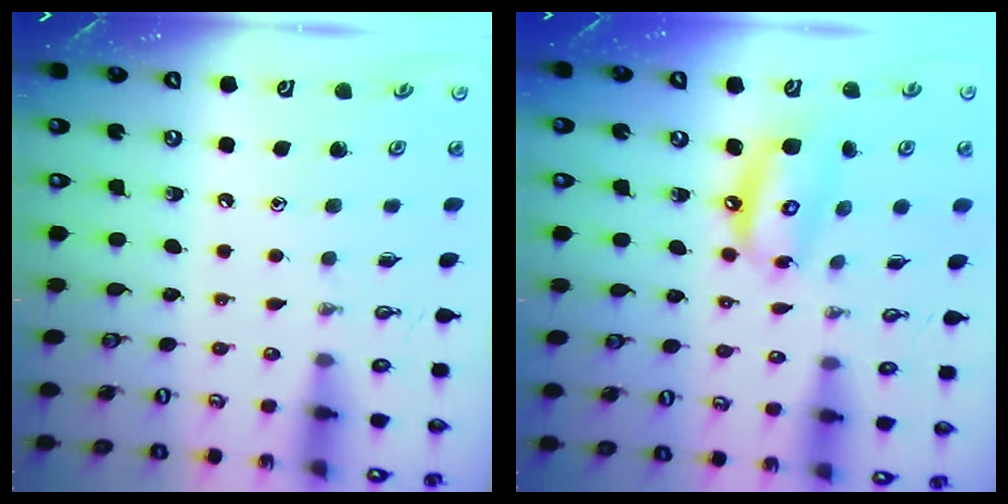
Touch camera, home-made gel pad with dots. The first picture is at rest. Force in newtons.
{"total": 11.7, "press": 11.6, "slide": 1.3}